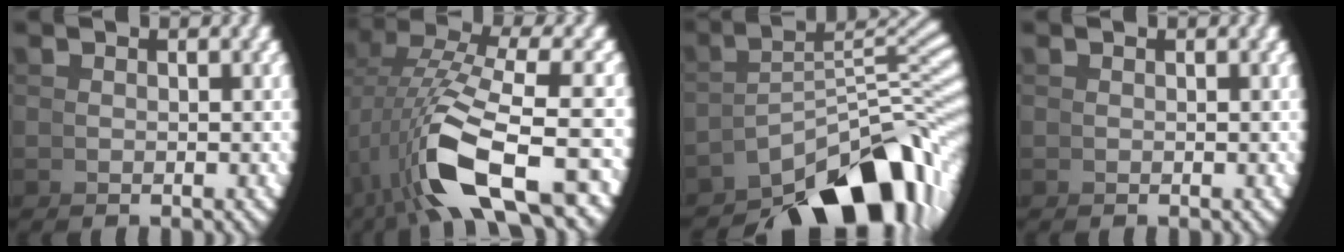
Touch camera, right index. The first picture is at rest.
{"total": 10.1, "force": [-1.0, 5.1, 8.7], "torque": [-0.177, -0.021, 0.007]}
{"total": 14.0, "force": [-5.5, 6.6, 11.0], "torque": [-0.146, -0.043, -0.061]}
{"total": 0.0}